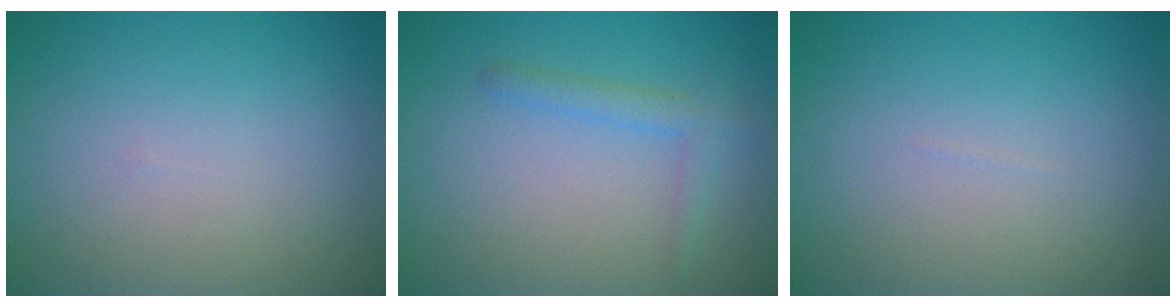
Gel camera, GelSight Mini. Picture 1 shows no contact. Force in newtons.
{"total": 1.9, "press": 1.9, "slide": 0.1}
{"total": 0.0}